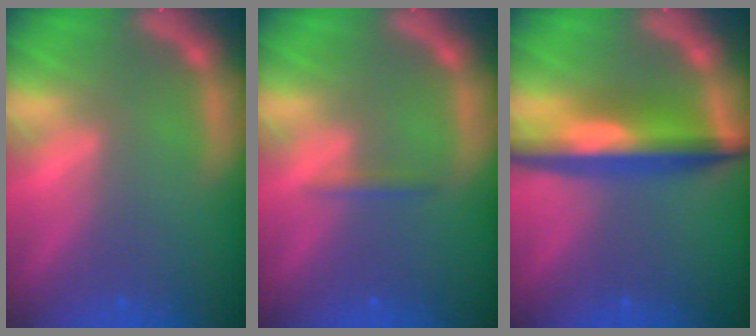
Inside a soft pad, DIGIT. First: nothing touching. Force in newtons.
{"total": 0.9}
{"total": 7.1}